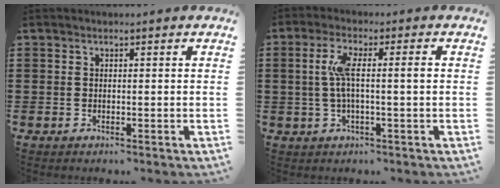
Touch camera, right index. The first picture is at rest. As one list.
[{"total": 5.4, "force": [0.3, 0.6, 5.3], "torque": [-0.099, 0.000, 0.000]}]